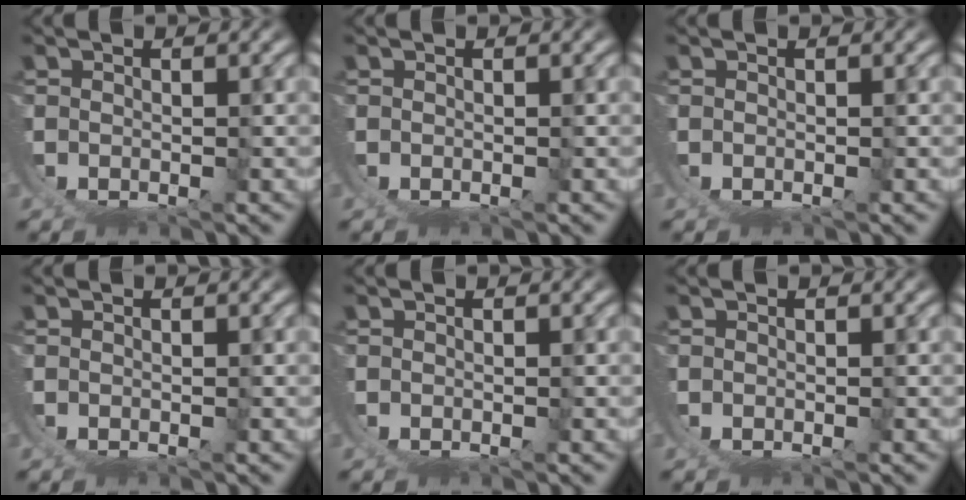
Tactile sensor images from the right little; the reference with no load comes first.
{"total": 0.0}
{"total": 0.0}
{"total": 0.0}
{"total": 0.0}
{"total": 0.0}